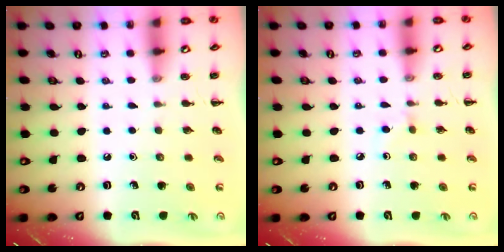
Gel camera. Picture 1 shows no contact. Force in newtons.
{"total": 2.7, "press": 2.5, "slide": 1.0}